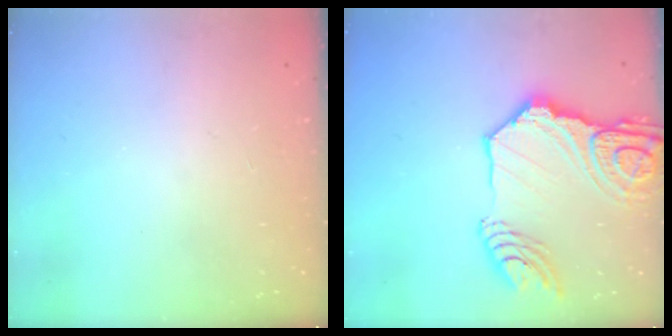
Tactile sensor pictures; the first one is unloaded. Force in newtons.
{"total": 23.1, "press": 22.9, "slide": 2.8}